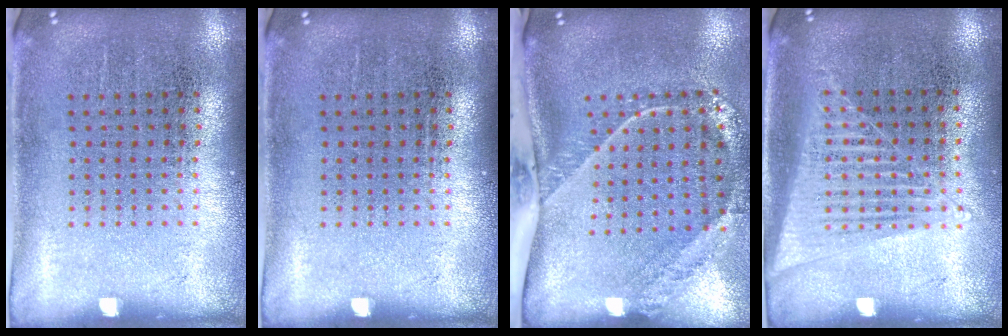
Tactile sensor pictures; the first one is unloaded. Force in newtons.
{"total": 0.0}
{"total": 2.7, "press": 1.8, "slide": 2.0}
{"total": 1.4, "press": 1.3, "slide": 0.6}